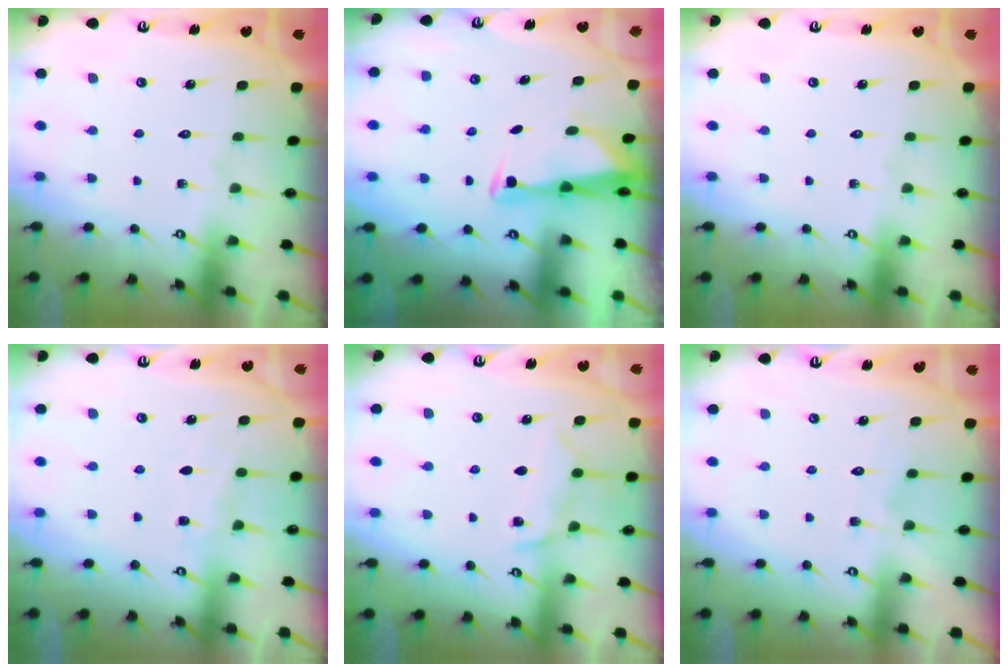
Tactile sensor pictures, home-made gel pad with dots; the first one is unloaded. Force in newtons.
{"total": 2.9, "press": 2.8, "slide": 0.7}
{"total": 0.0}
{"total": 4.3, "press": 4.3, "slide": 0.4}
{"total": 9.0, "press": 8.9, "slide": 1.0}
{"total": 2.8, "press": 2.8, "slide": 0.3}